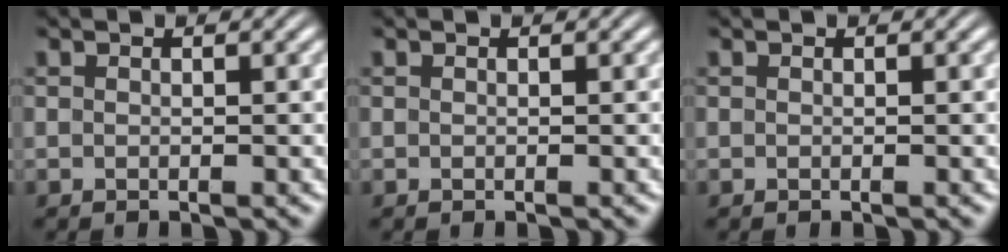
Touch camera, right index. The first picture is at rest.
{"total": 0.0}
{"total": 0.0}